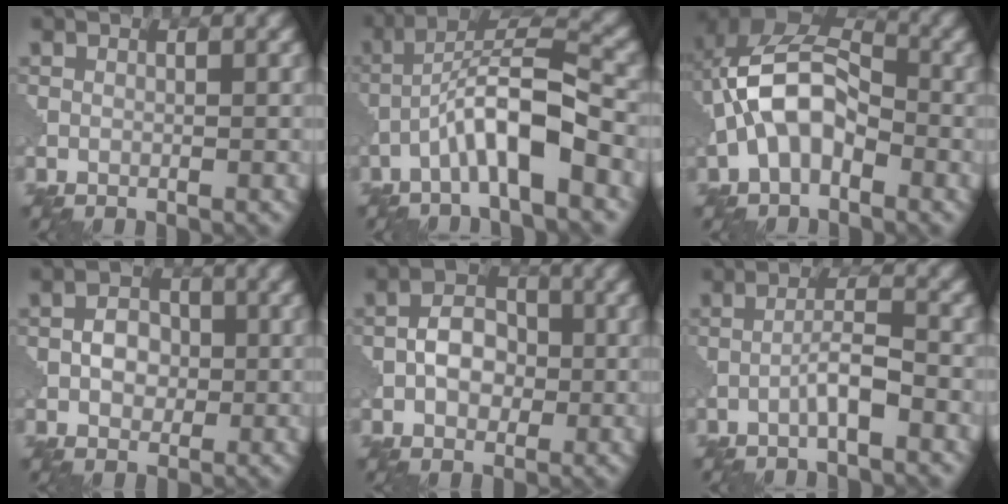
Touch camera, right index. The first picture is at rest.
{"total": 6.6, "force": [-2.9, 1.2, 5.8], "torque": [-0.105, 0.024, -0.058]}
{"total": 9.2, "force": [-1.6, 5.5, 7.1], "torque": [-0.146, 0.023, -0.045]}
{"total": 2.9, "force": [-0.2, 2.2, 1.8], "torque": [-0.029, 0.004, -0.009]}
{"total": 4.0, "force": [-0.6, 2.9, 2.7], "torque": [-0.042, 0.006, -0.016]}
{"total": 2.9, "force": [-1.4, 0.4, 2.5], "torque": [-0.045, 0.013, -0.030]}